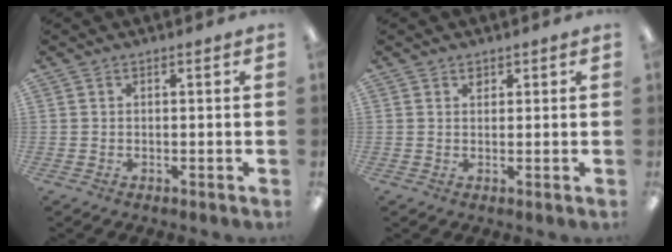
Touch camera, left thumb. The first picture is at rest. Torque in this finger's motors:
{"motor_torque": [0.04, 0.05, 0.25, -0.04, 0.02]}